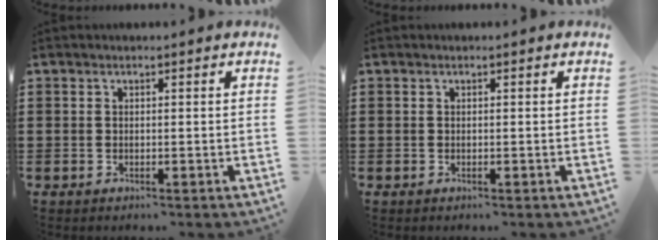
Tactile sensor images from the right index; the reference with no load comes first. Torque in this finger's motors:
{"motor_torque": [0.00, 0.01, 0.00, 0.00]}